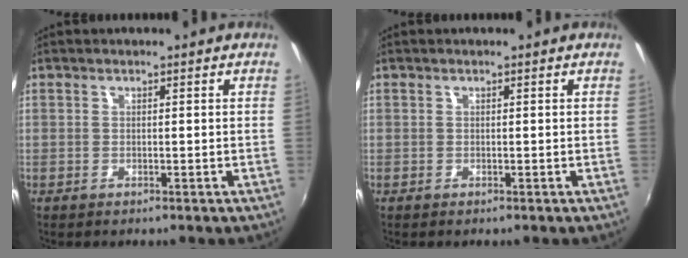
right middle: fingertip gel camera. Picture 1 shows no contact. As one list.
[{"total": 0.0}]